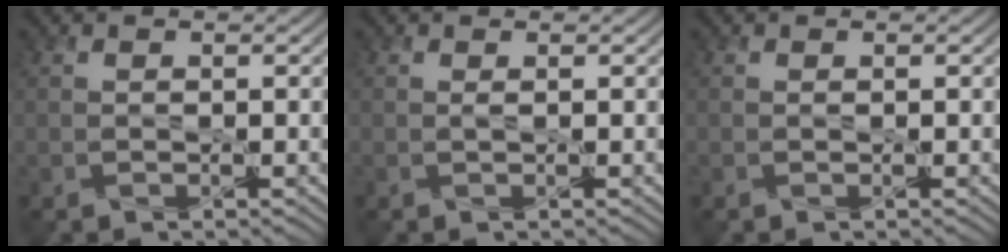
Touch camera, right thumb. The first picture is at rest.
{"total": 0.5, "force": [-0.1, -0.2, 0.4], "torque": [-0.011, 0.002, -0.003]}
{"total": 0.0}